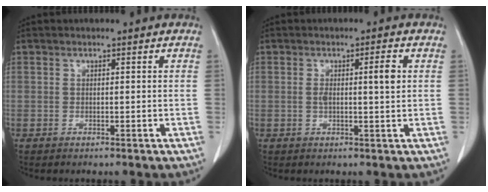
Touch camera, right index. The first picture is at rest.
{"total": 3.7, "force": [0.6, 0.2, 3.6], "torque": [-0.063, 0.006, 0.012]}